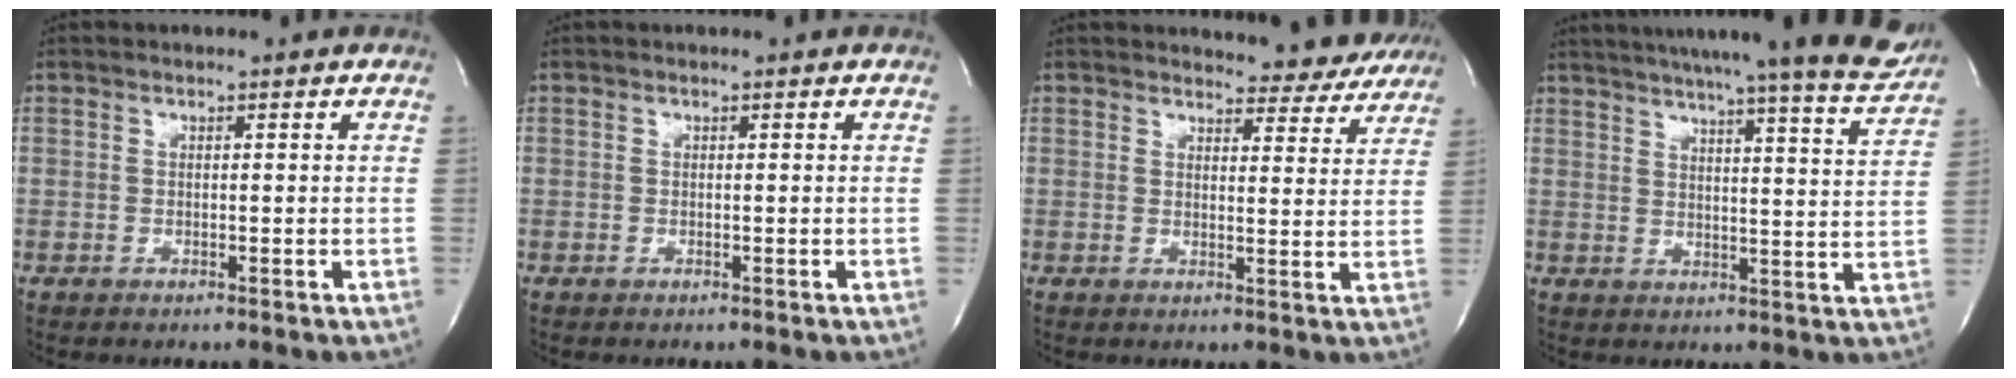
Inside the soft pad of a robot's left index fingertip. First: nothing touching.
{"total": 0.0}
{"total": 10.0, "force": [9.7, 2.3, 0.9], "torque": [0.014, -0.022, 0.092]}
{"total": 22.5, "force": [20.2, 0.4, 9.9], "torque": [-0.145, -0.048, 0.246]}